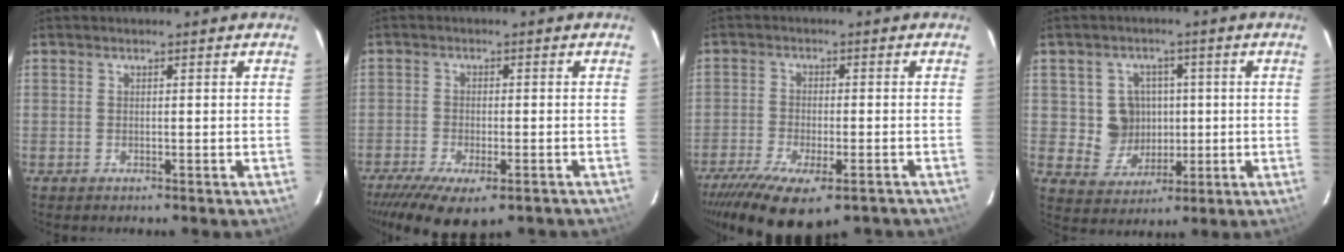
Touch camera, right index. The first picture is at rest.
{"total": 12.9, "force": [-9.3, 4.4, 7.9], "torque": [-0.168, -0.044, -0.145]}
{"total": 16.5, "force": [-11.6, 5.8, 10.2], "torque": [-0.210, -0.052, -0.179]}
{"total": 7.8, "force": [0.5, 7.5, 1.9], "torque": [-0.052, 0.016, 0.020]}